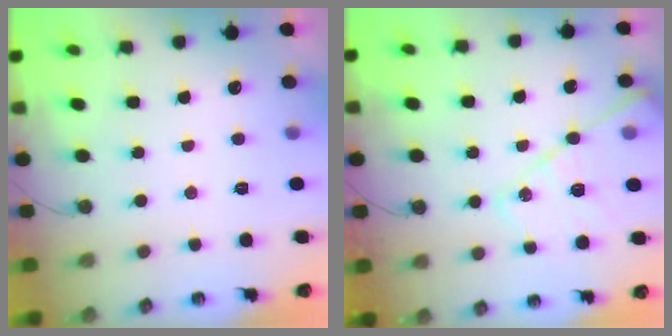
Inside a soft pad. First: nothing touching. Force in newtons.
{"total": 15.5, "press": 15.4, "slide": 1.6}